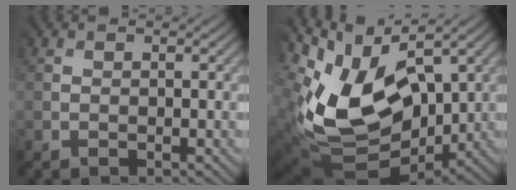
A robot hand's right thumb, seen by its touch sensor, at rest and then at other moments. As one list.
[{"total": 13.2, "force": [3.9, 8.9, 8.9], "torque": [-0.204, -0.009, 0.088]}]